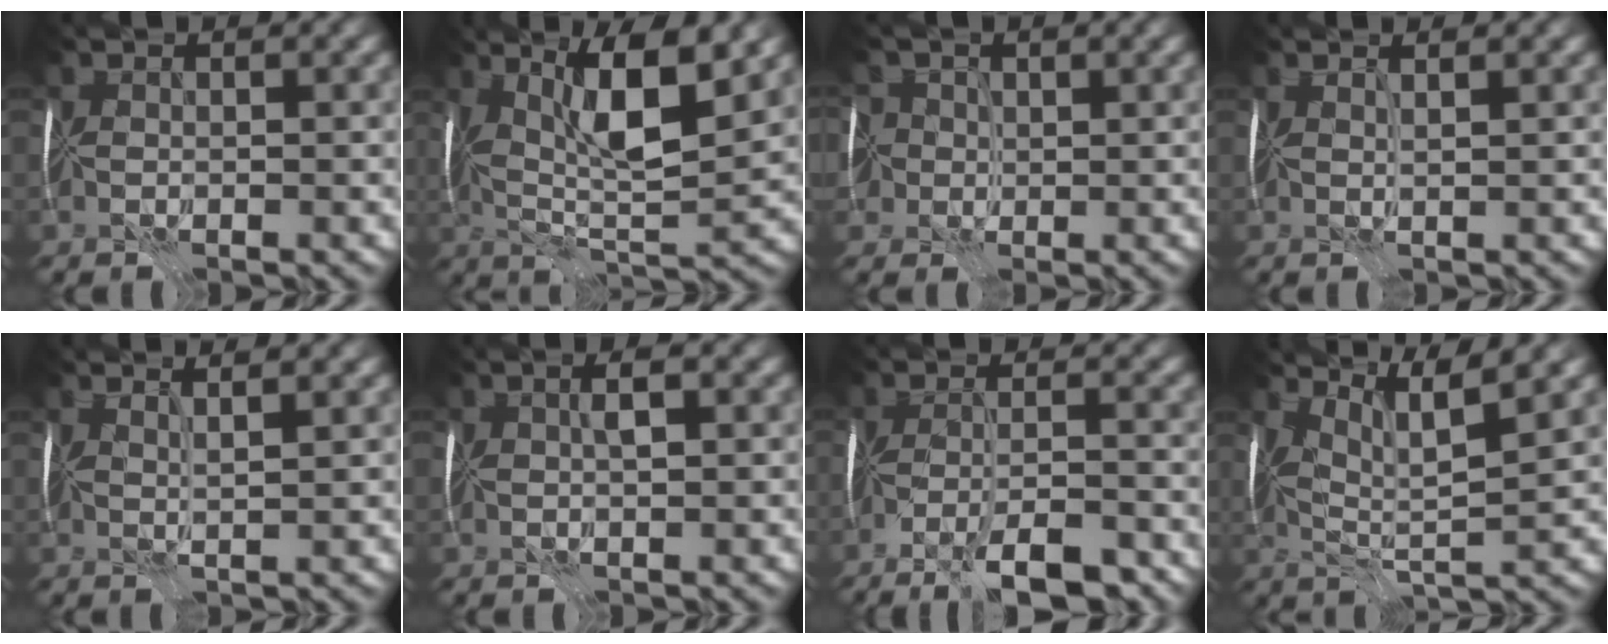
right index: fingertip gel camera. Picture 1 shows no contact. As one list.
[{"total": 8.7, "force": [2.9, 2.0, 7.9], "torque": [-0.140, 0.002, 0.047]}, {"total": 5.2, "force": [1.1, 4.3, 2.7], "torque": [-0.047, 0.026, -0.018]}, {"total": 1.2, "force": [0.9, -0.8, 0.2], "torque": [-0.003, -0.003, 0.012]}, {"total": 1.7, "force": [1.3, -0.4, 1.1], "torque": [-0.011, 0.006, 0.009]}, {"total": 1.7, "force": [0.5, 0.3, 1.6], "torque": [-0.032, 0.003, 0.008]}, {"total": 7.8, "force": [-5.8, 1.4, 5.0], "torque": [-0.075, -0.013, -0.089]}, {"total": 5.1, "force": [3.3, 0.2, 3.8], "torque": [-0.074, 0.000, 0.060]}]